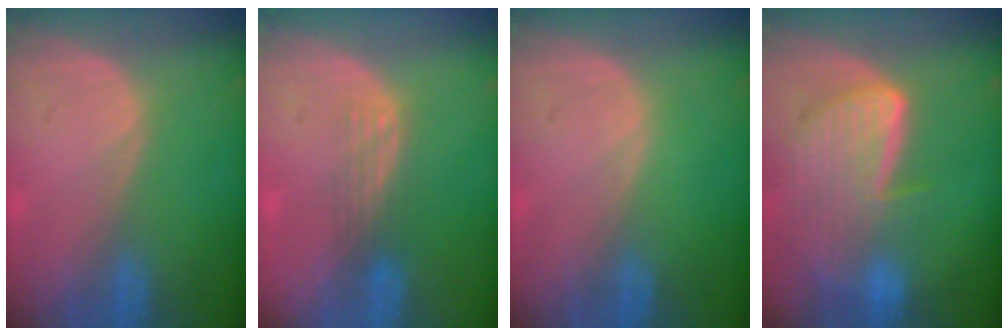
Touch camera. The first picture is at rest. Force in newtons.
{"total": 2.9, "press": 2.6, "slide": 1.3}
{"total": 0.0}
{"total": 9.1, "press": 8.0, "slide": 4.3}